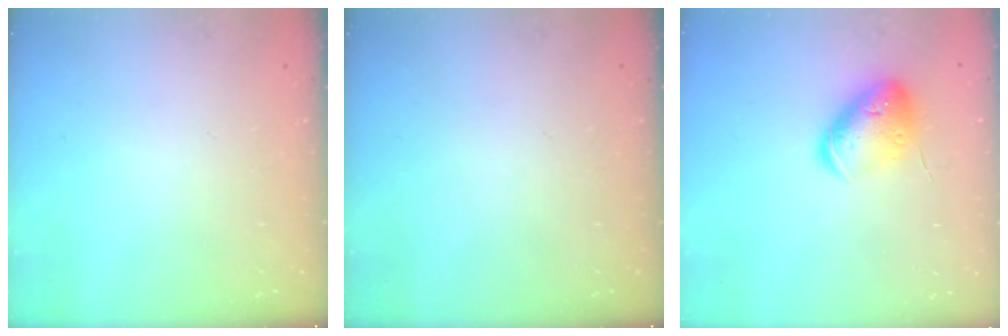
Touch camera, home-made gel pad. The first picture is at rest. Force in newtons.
{"total": 0.0}
{"total": 14.8, "press": 14.7, "slide": 2.0}